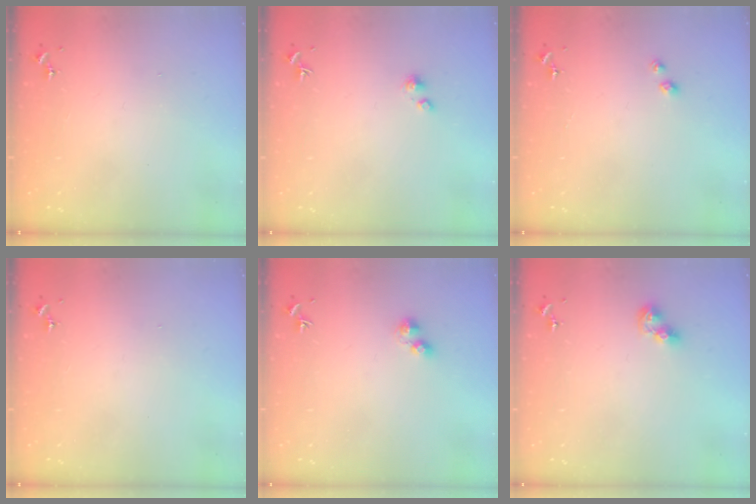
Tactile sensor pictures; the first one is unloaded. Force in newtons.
{"total": 2.2, "press": 2.2, "slide": 0.2}
{"total": 2.3, "press": 2.3, "slide": 0.3}
{"total": 0.0}
{"total": 3.5, "press": 3.4, "slide": 0.5}
{"total": 7.9, "press": 7.9, "slide": 0.9}